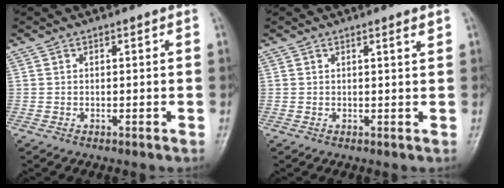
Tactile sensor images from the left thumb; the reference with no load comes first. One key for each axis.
{"total": 1.3, "fx": 0.8, "fy": -0.1, "fz": 1.0, "tx": -0.014, "ty": -0.006, "tz": 0.012}